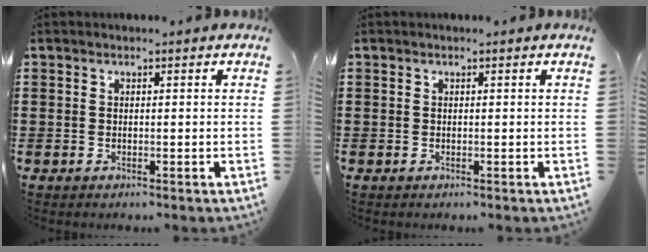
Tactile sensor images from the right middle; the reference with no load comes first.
{"total": 0.0}